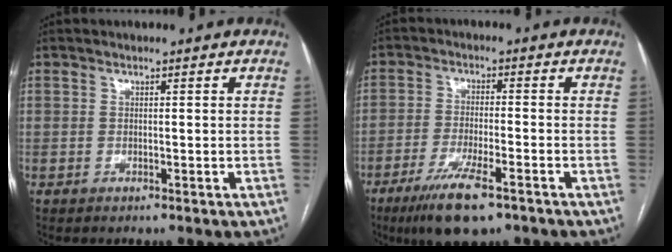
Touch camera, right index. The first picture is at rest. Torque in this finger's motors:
{"motor_torque": [0.94, -0.69, 0.23, 0.08]}